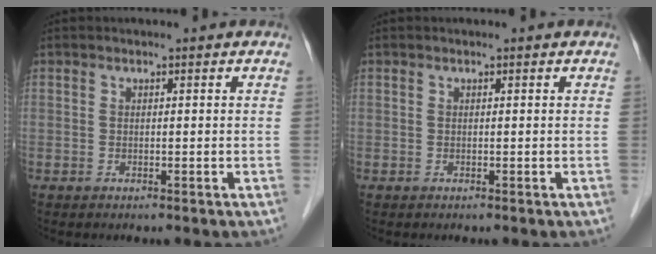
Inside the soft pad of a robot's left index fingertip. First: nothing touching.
{"total": 0.0}